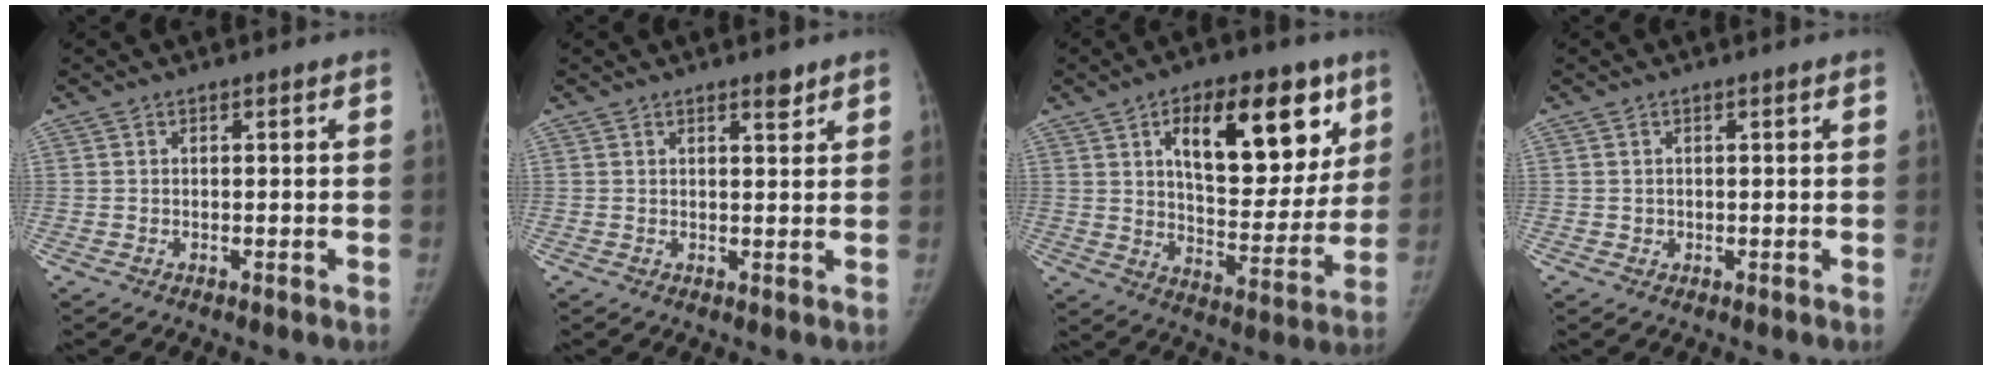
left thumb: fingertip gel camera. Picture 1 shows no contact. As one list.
[{"total": 2.0, "force": [1.6, 0.6, 1.1], "torque": [-0.010, -0.011, 0.023]}, {"total": 21.8, "force": [9.4, 11.1, 16.3], "torque": [-0.177, -0.034, 0.145]}, {"total": 0.8, "force": [0.0, 0.8, 0.1], "torque": [0.004, 0.003, 0.001]}]